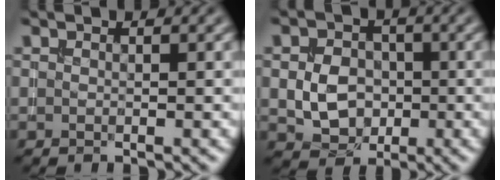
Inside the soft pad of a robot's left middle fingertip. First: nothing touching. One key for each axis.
{"total": 4.2, "fx": -0.6, "fy": 3.4, "fz": 2.4, "tx": -0.040, "ty": -0.001, "tz": -0.011}